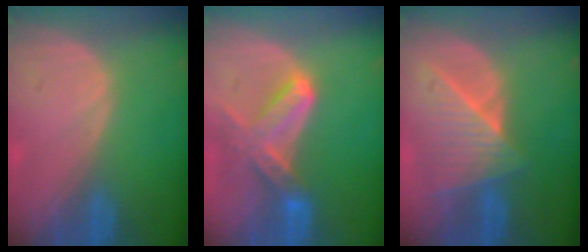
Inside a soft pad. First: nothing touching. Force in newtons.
{"total": 7.0, "press": 6.5, "slide": 2.6}
{"total": 7.7, "press": 7.3, "slide": 2.5}